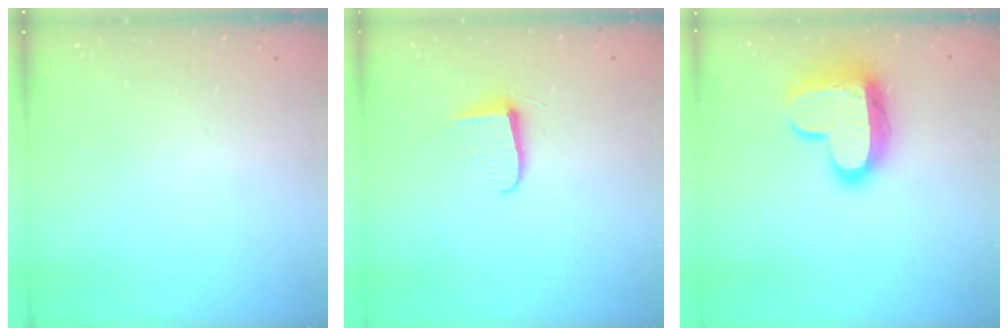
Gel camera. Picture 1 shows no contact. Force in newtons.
{"total": 6.2, "press": 6.2, "slide": 0.7}
{"total": 15.7, "press": 15.7, "slide": 1.2}